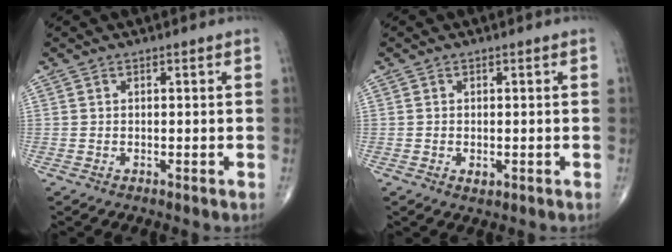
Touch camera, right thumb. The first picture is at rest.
{"total": 1.2, "force": [-0.3, 0.8, 0.9], "torque": [-0.012, -0.003, -0.003]}